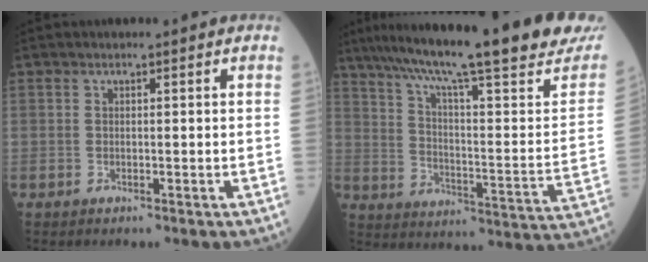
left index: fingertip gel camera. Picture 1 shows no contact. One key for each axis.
{"total": 28.1, "fx": 22.8, "fy": 0.7, "fz": 16.3, "tx": -0.262, "ty": -0.062, "tz": 0.304}